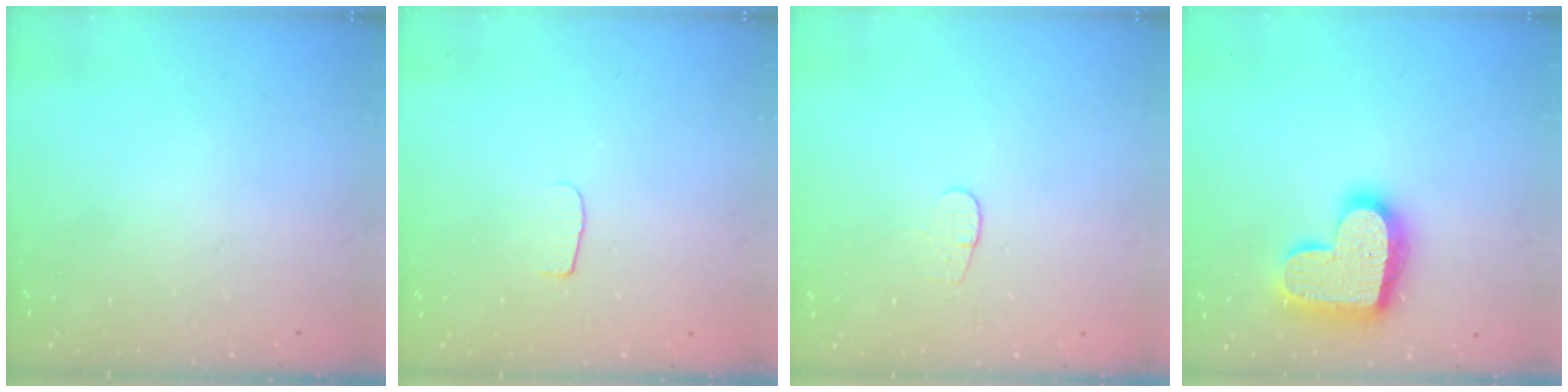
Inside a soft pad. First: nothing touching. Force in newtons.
{"total": 4.5, "press": 4.4, "slide": 0.5}
{"total": 3.6, "press": 3.6, "slide": 0.4}
{"total": 18.7, "press": 18.7, "slide": 1.2}